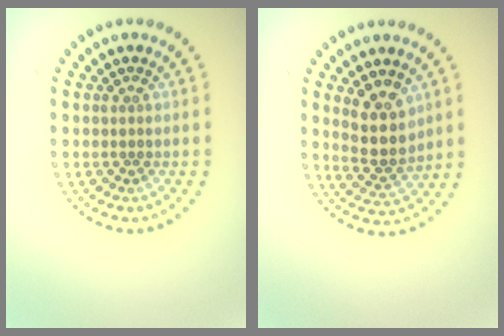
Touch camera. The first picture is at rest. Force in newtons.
{"total": 4.2, "press": 3.9, "slide": 1.6}